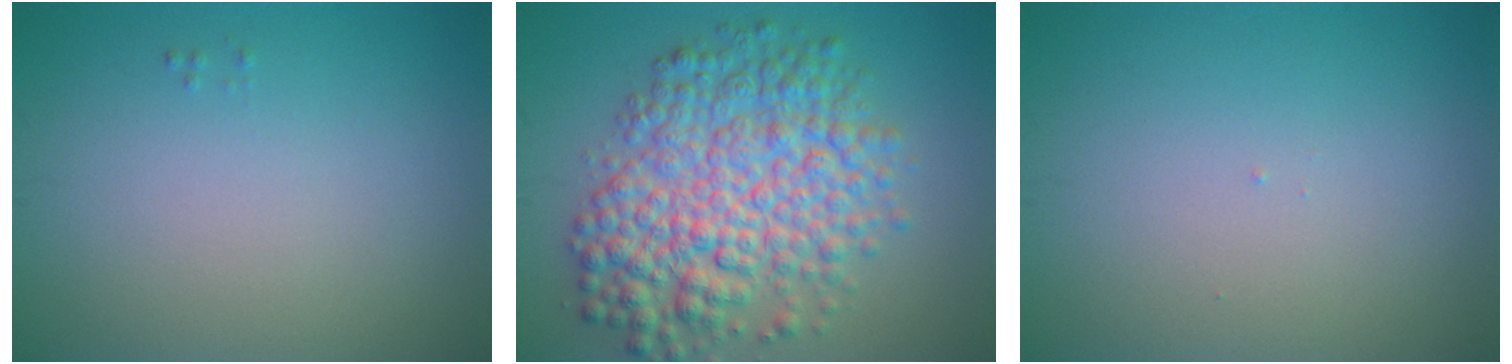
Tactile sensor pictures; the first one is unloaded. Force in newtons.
{"total": 8.7, "press": 8.7, "slide": 0.1}
{"total": 0.0}